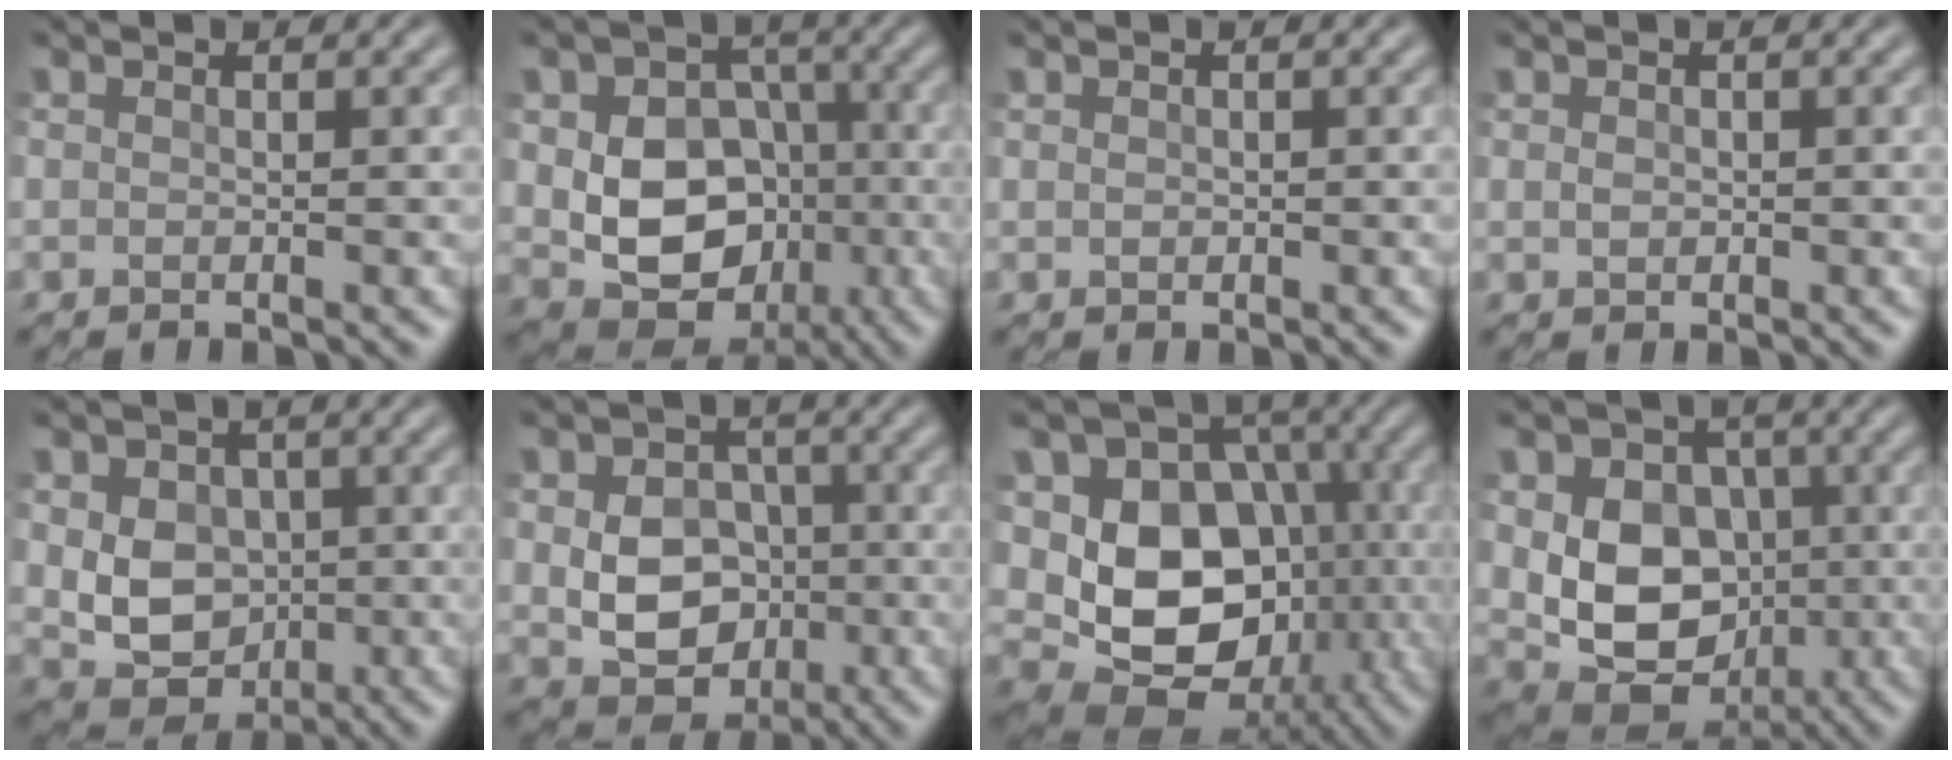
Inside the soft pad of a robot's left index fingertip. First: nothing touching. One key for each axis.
{"total": 9.8, "fx": -1.0, "fy": 7.5, "fz": 6.3, "tx": -0.109, "ty": -0.017, "tz": -0.018}
{"total": 0.6, "fx": 0.1, "fy": 0.5, "fz": 0.3, "tx": -0.008, "ty": -0.003, "tz": 0.005}
{"total": 1.1, "fx": 0.1, "fy": 0.9, "fz": 0.6, "tx": -0.014, "ty": -0.003, "tz": 0.003}
{"total": 6.3, "fx": -0.1, "fy": 5.1, "fz": 3.8, "tx": -0.069, "ty": -0.012, "tz": -0.001}
{"total": 8.1, "fx": -0.8, "fy": 6.5, "fz": 4.8, "tx": -0.075, "ty": -0.010, "tz": -0.016}
{"total": 14.3, "fx": -1.0, "fy": 11.2, "fz": 8.9, "tx": -0.159, "ty": -0.011, "tz": -0.006}
{"total": 10.0, "fx": -0.3, "fy": 7.7, "fz": 6.4, "tx": -0.096, "ty": -0.013, "tz": -0.012}